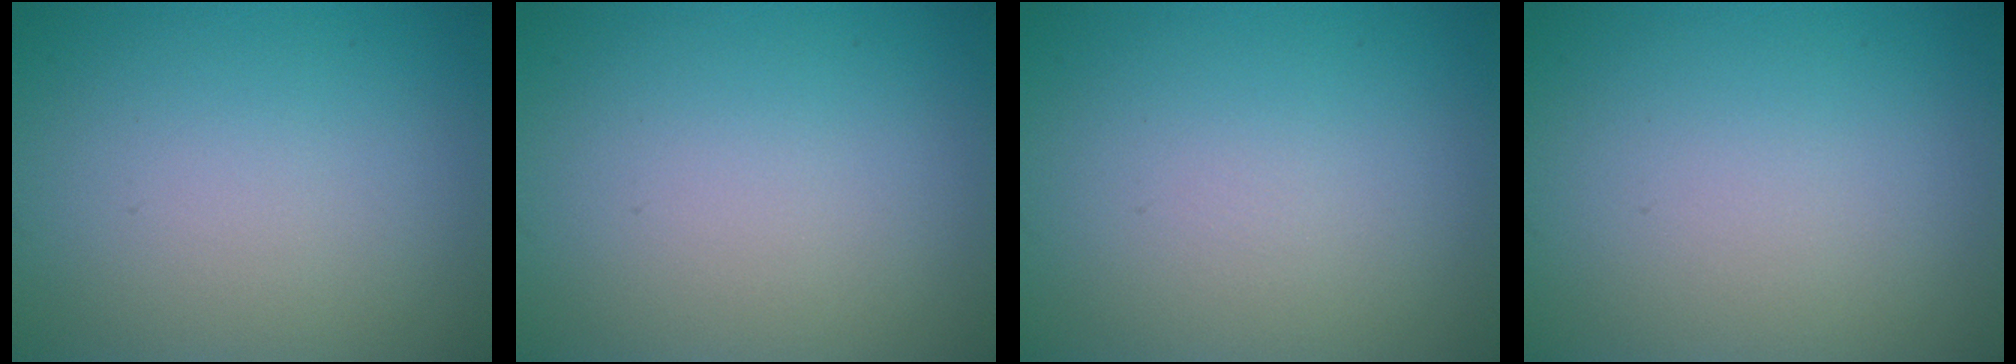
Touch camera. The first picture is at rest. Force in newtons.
{"total": 0.0}
{"total": 0.0}
{"total": 0.0}